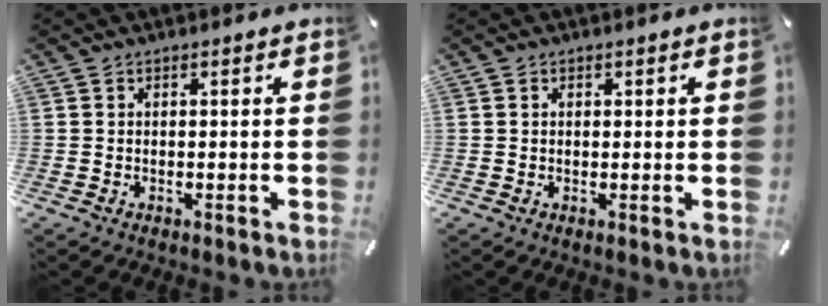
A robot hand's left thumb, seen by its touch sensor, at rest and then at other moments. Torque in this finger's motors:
{"motor_torque": [-0.08, -0.53, 0.01, 0.19, -0.03]}